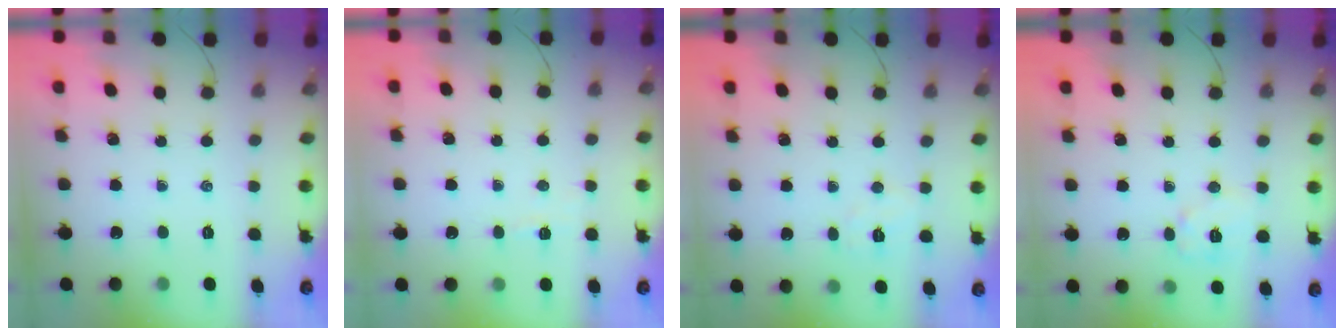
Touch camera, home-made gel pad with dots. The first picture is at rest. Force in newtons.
{"total": 2.8, "press": 2.7, "slide": 0.9}
{"total": 4.3, "press": 4.1, "slide": 1.1}
{"total": 6.9, "press": 6.9, "slide": 0.2}